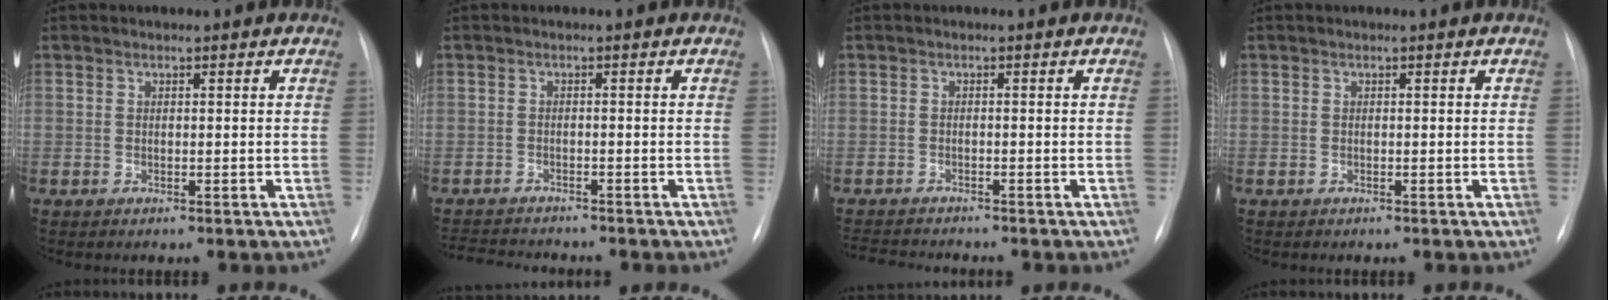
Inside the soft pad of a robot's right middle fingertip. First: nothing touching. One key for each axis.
{"total": 6.5, "fx": -6.3, "fy": 0.8, "fz": 1.6, "tx": -0.024, "ty": -0.007, "tz": -0.097}
{"total": 5.3, "fx": -5.1, "fy": 0.5, "fz": 1.2, "tx": -0.017, "ty": -0.011, "tz": -0.082}
{"total": 0.0}